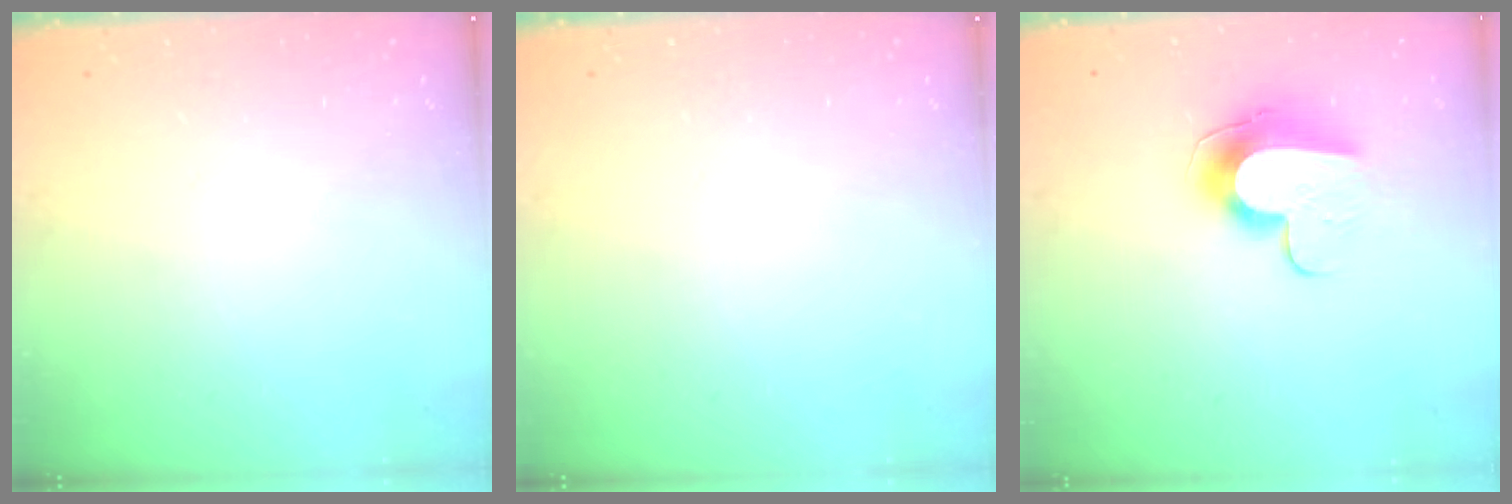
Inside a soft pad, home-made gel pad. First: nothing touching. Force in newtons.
{"total": 0.0}
{"total": 10.4, "press": 10.4, "slide": 0.3}